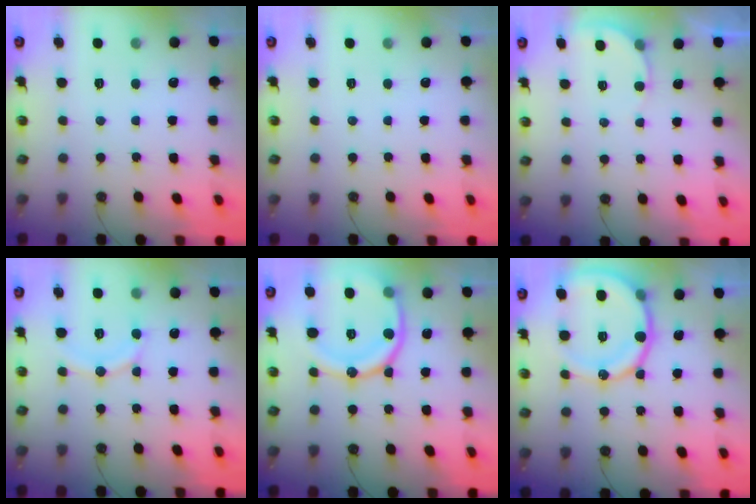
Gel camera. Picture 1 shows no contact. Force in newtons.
{"total": 0.0}
{"total": 4.2, "press": 4.2, "slide": 0.2}
{"total": 10.3, "press": 10.2, "slide": 0.9}
{"total": 19.6, "press": 19.5, "slide": 2.1}
{"total": 17.4, "press": 17.0, "slide": 3.7}